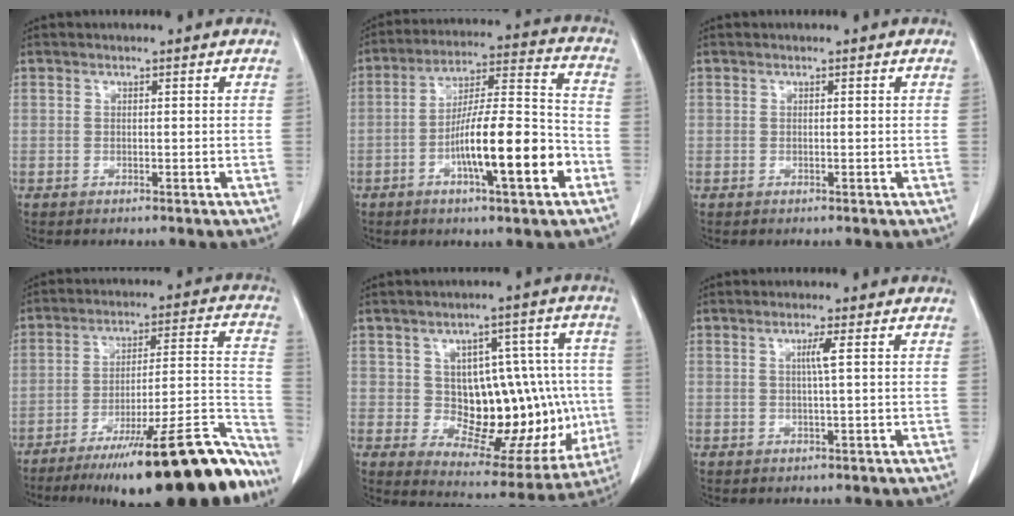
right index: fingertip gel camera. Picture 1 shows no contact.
{"total": 15.2, "force": [-5.5, 1.8, 14.0], "torque": [-0.234, 0.008, -0.089]}
{"total": 0.0}
{"total": 25.6, "force": [-19.5, 3.7, 16.2], "torque": [-0.143, 0.029, -0.284]}
{"total": 17.3, "force": [-1.0, 9.2, 14.6], "torque": [-0.174, 0.031, 0.009]}
{"total": 2.0, "force": [0.4, -0.5, 1.9], "torque": [-0.038, -0.001, 0.009]}